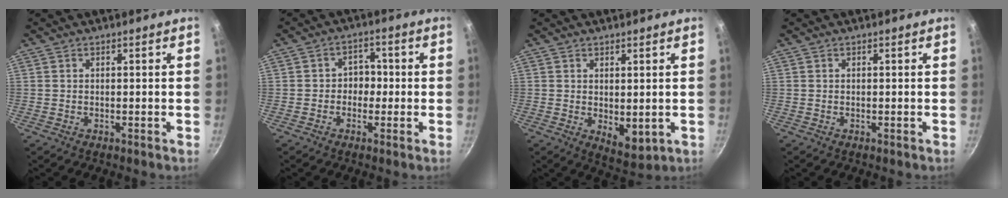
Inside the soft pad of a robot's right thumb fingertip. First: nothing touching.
{"total": 3.9, "force": [-0.7, 3.3, 1.8], "torque": [0.008, 0.014, -0.018]}
{"total": 5.5, "force": [0.3, 3.1, 4.5], "torque": [-0.052, -0.019, 0.014]}
{"total": 0.0}